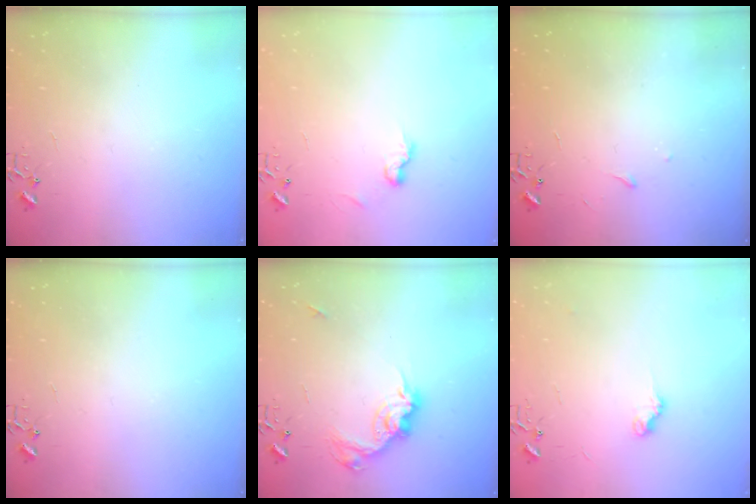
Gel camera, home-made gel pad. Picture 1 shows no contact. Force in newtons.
{"total": 6.7, "press": 6.7, "slide": 0.4}
{"total": 3.3, "press": 3.3, "slide": 0.5}
{"total": 0.0}
{"total": 14.4, "press": 14.3, "slide": 1.1}
{"total": 7.1, "press": 7.1, "slide": 0.5}